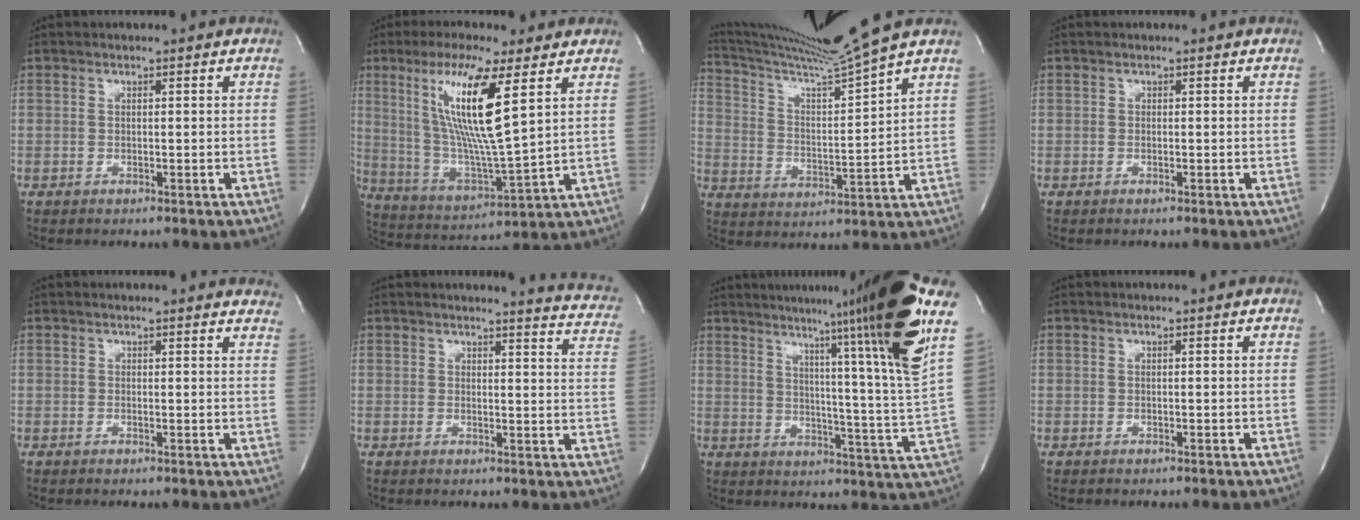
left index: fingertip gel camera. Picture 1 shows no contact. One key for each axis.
{"total": 15.1, "fx": 5.8, "fy": 0.3, "fz": 14.0, "tx": -0.282, "ty": -0.018, "tz": 0.105}
{"total": 14.2, "fx": 12.4, "fy": -3.6, "fz": 5.9, "tx": -0.111, "ty": -0.036, "tz": 0.211}
{"total": 0.0}
{"total": 8.6, "fx": 8.2, "fy": 1.4, "fz": 2.2, "tx": -0.008, "ty": -0.008, "tz": 0.064}
{"total": 10.1, "fx": 9.8, "fy": 0.6, "fz": 2.5, "tx": -0.013, "ty": -0.082, "tz": 0.071}
{"total": 23.4, "fx": 15.0, "fy": -2.8, "fz": 17.7, "tx": -0.235, "ty": -0.053, "tz": 0.186}
{"total": 0.0}